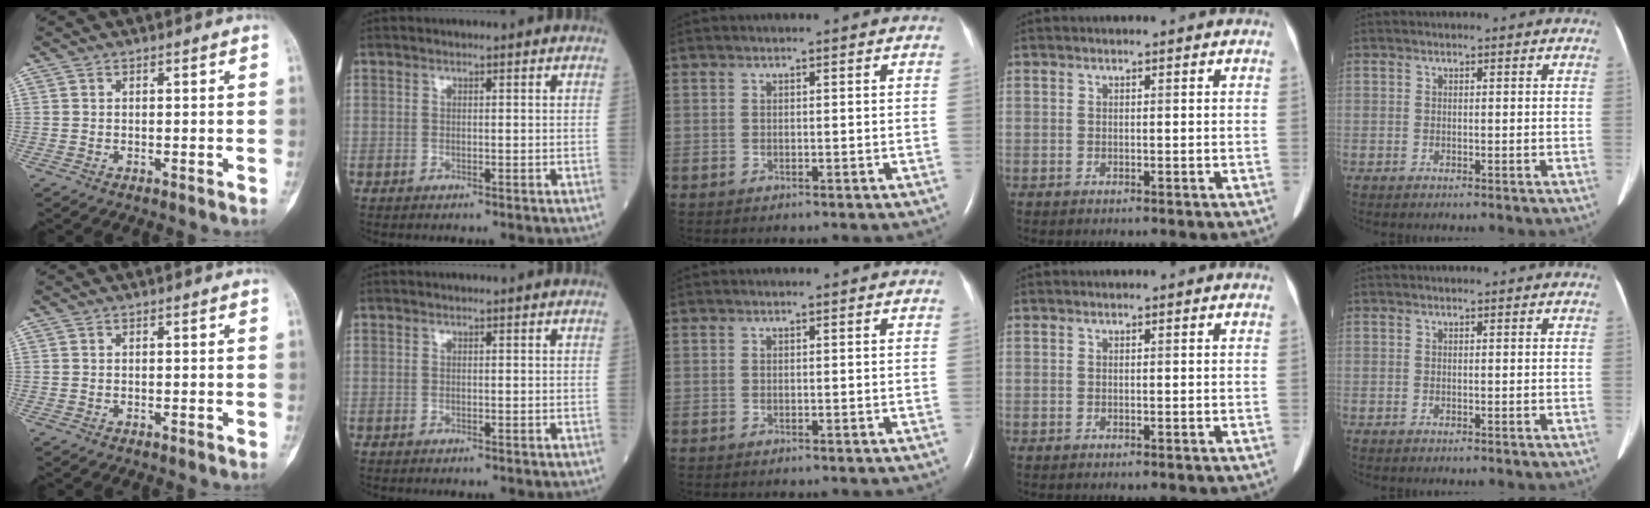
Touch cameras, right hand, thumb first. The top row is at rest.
{}